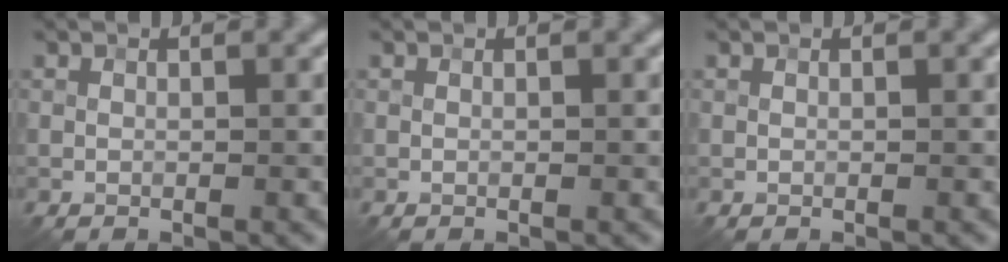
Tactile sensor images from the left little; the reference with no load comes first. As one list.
[{"total": 0.0}, {"total": 0.0}]